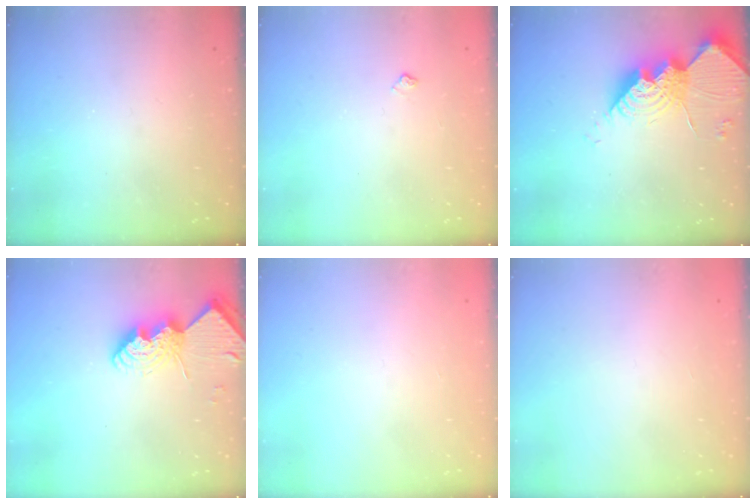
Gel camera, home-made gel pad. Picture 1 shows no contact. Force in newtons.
{"total": 3.9, "press": 3.8, "slide": 0.5}
{"total": 16.8, "press": 16.7, "slide": 1.2}
{"total": 11.6, "press": 11.6, "slide": 0.9}
{"total": 0.0}
{"total": 0.0}